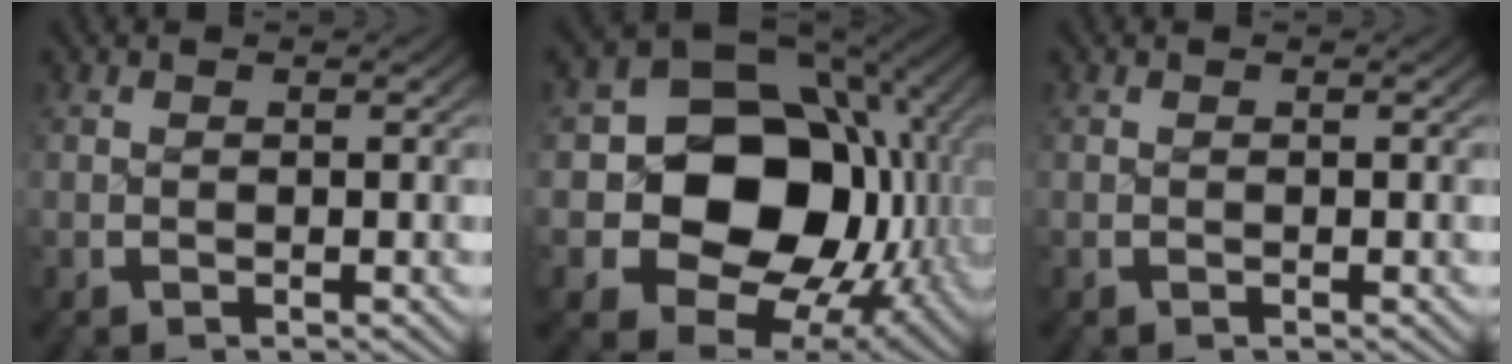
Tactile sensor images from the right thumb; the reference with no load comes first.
{"total": 21.4, "force": [-1.2, 15.7, 14.5], "torque": [-0.286, -0.063, -0.013]}
{"total": 0.0}